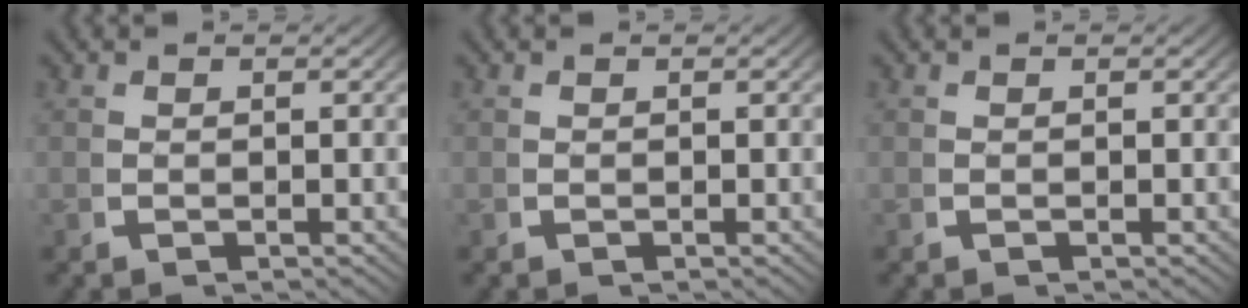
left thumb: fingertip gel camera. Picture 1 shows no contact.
{"total": 0.0}
{"total": 0.0}